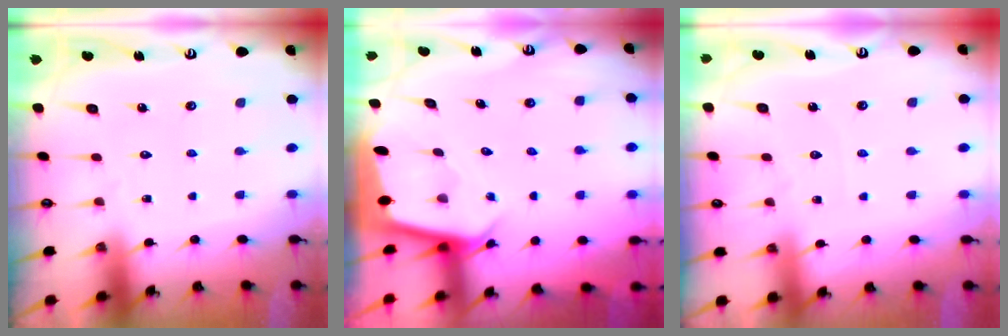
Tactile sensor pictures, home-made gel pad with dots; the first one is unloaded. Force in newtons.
{"total": 2.8, "press": 2.8, "slide": 0.0}
{"total": 2.1, "press": 2.1, "slide": 0.3}